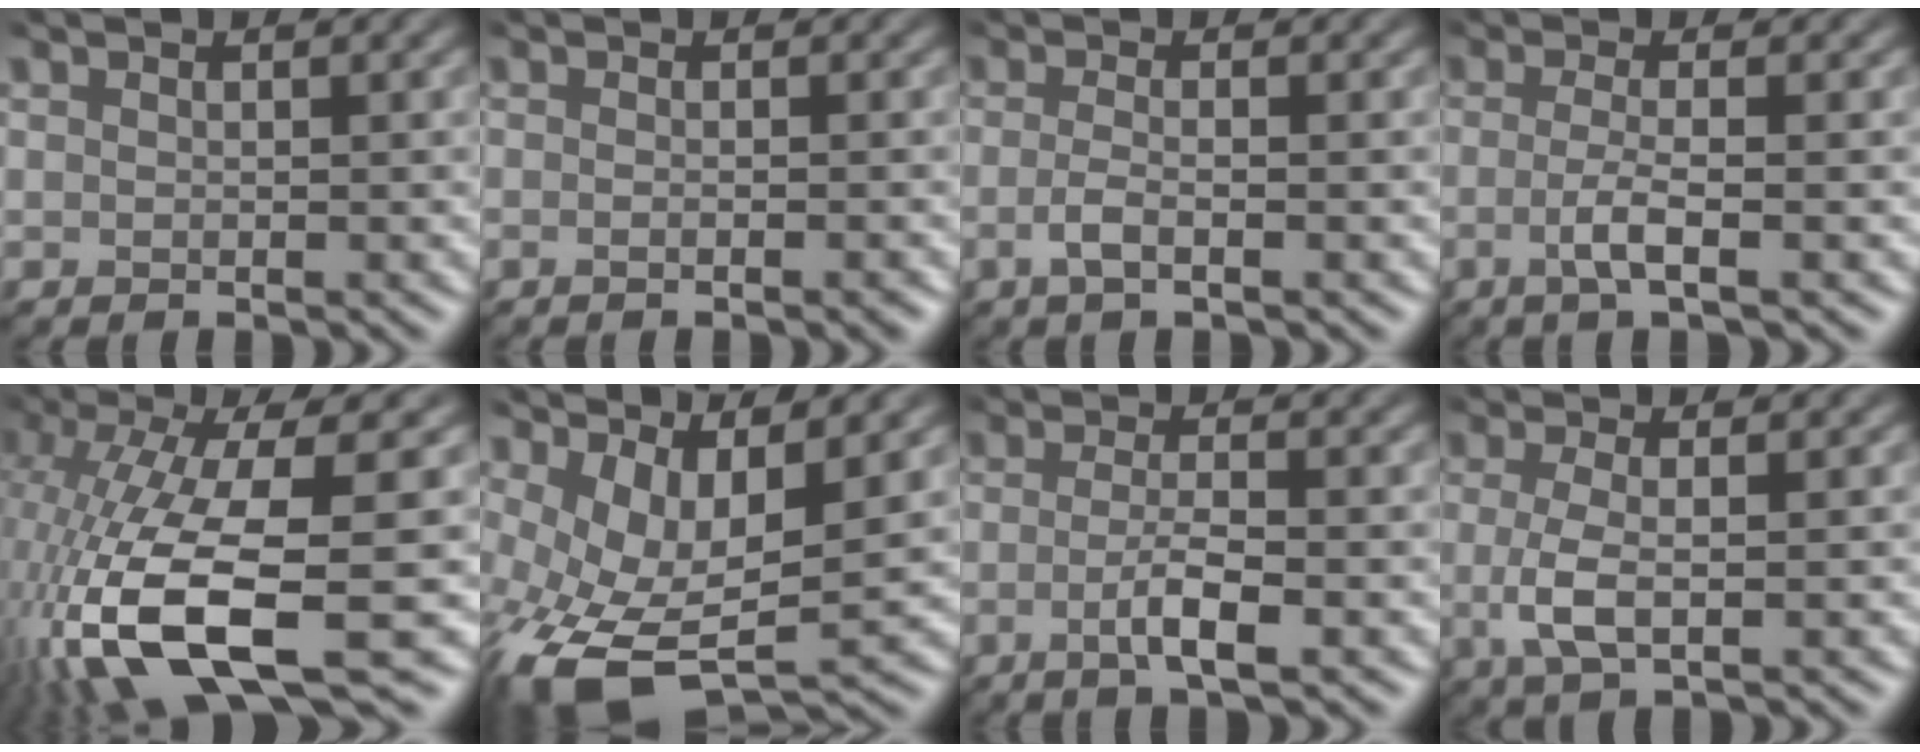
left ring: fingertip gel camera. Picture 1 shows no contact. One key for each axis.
{"total": 2.3, "fx": 0.0, "fy": 1.0, "fz": 2.0, "tx": -0.016, "ty": 0.006, "tz": -0.027}
{"total": 2.3, "fx": -1.4, "fy": 0.5, "fz": 1.8, "tx": -0.037, "ty": -0.003, "tz": -0.022}
{"total": 3.1, "fx": -1.5, "fy": 0.7, "fz": 2.7, "tx": -0.049, "ty": -0.009, "tz": -0.023}
{"total": 13.2, "fx": -5.4, "fy": 3.9, "fz": 11.4, "tx": -0.251, "ty": -0.024, "tz": -0.076}
{"total": 11.2, "fx": -1.0, "fy": 5.9, "fz": 9.5, "tx": -0.213, "ty": -0.036, "tz": 0.014}
{"total": 3.5, "fx": -1.8, "fy": 0.7, "fz": 2.9, "tx": -0.053, "ty": -0.012, "tz": -0.024}
{"total": 3.0, "fx": -1.1, "fy": 0.8, "fz": 2.7, "tx": -0.060, "ty": -0.001, "tz": -0.012}